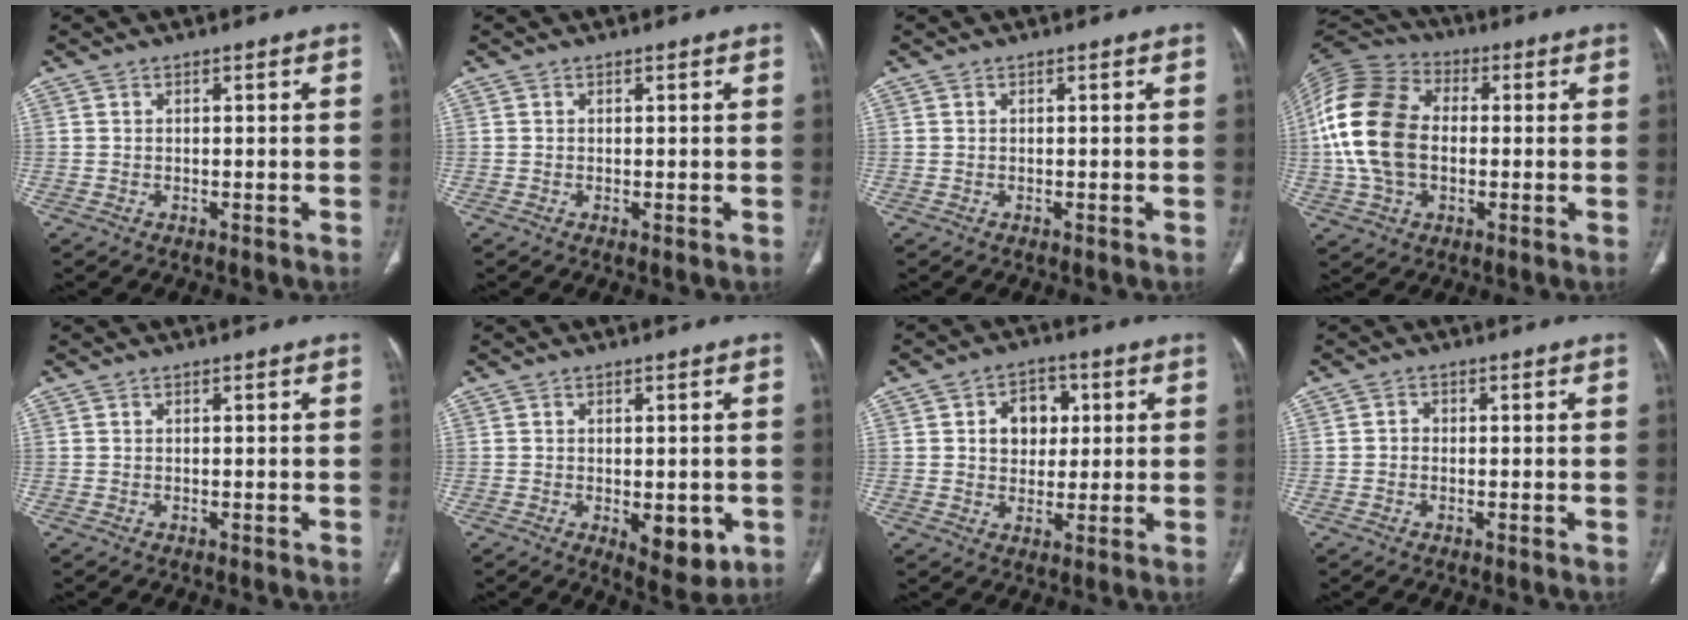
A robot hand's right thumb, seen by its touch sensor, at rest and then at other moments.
{"total": 0.0}
{"total": 0.0}
{"total": 18.3, "force": [0.0, 12.6, 13.3], "torque": [-0.265, 0.024, -0.005]}
{"total": 0.0}
{"total": 7.2, "force": [-1.8, 3.5, 6.0], "torque": [-0.060, -0.011, -0.013]}
{"total": 7.8, "force": [1.7, 6.1, 4.6], "torque": [-0.029, 0.001, 0.025]}
{"total": 1.3, "force": [-0.3, 1.1, 0.6], "torque": [-0.002, 0.005, -0.009]}